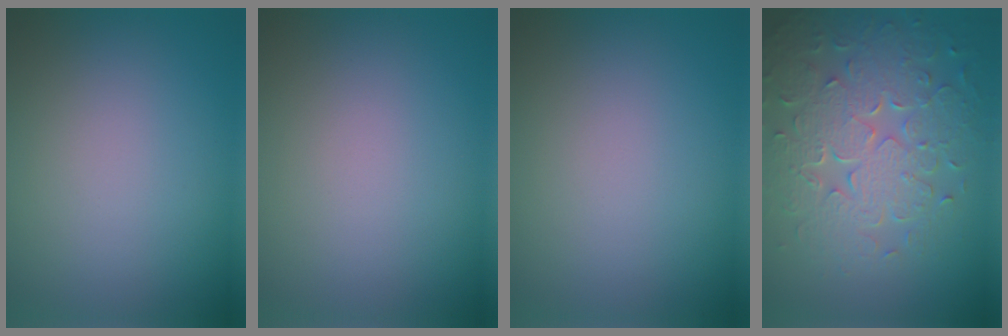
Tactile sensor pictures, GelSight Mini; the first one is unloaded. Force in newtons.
{"total": 0.0}
{"total": 0.0}
{"total": 8.1, "press": 5.9, "slide": 5.6}